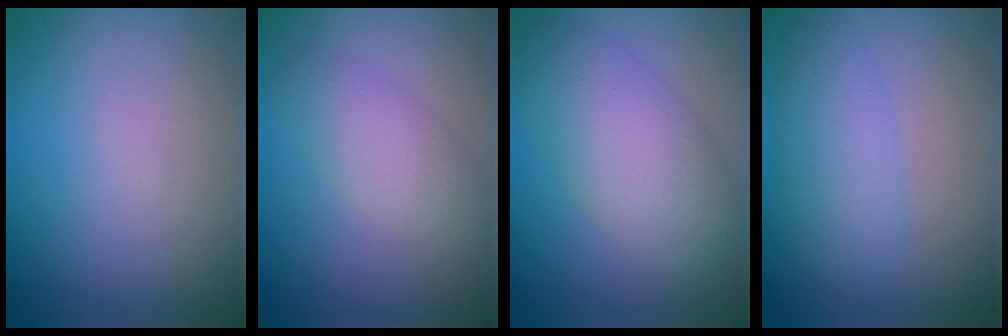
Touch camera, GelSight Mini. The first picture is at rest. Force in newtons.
{"total": 3.1, "press": 3.1, "slide": 0.3}
{"total": 6.4, "press": 6.4, "slide": 0.0}
{"total": 3.7, "press": 3.7, "slide": 0.1}